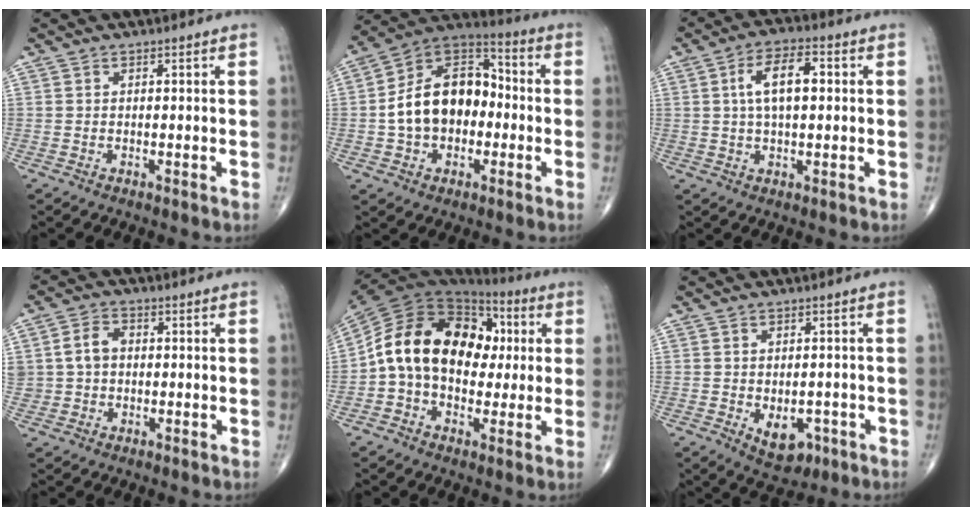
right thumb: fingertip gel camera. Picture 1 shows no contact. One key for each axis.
{"total": 16.9, "fx": -1.4, "fy": 11.8, "fz": 12.1, "tx": -0.173, "ty": 0.042, "tz": -0.032}
{"total": 8.7, "fx": 1.4, "fy": 4.1, "fz": 7.6, "tx": -0.131, "ty": 0.015, "tz": 0.021}
{"total": 5.5, "fx": 0.4, "fy": 4.3, "fz": 3.3, "tx": -0.055, "ty": 0.013, "tz": 0.007}
{"total": 20.3, "fx": 1.4, "fy": 14.2, "fz": 14.5, "tx": -0.237, "ty": 0.038, "tz": 0.017}
{"total": 6.5, "fx": -2.1, "fy": 4.1, "fz": 4.6, "tx": -0.044, "ty": 0.005, "tz": -0.016}